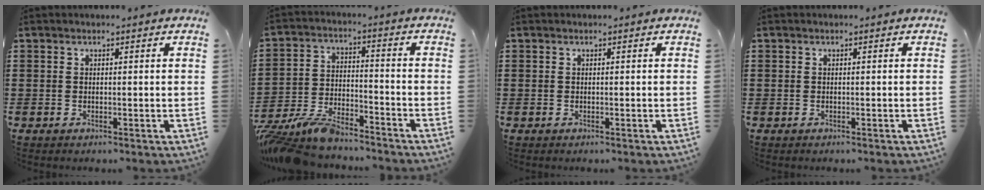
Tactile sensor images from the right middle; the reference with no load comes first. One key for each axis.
{"total": 8.1, "fx": -7.5, "fy": 1.4, "fz": 2.5, "tx": -0.064, "ty": 0.007, "tz": -0.149}
{"total": 0.0}
{"total": 0.0}